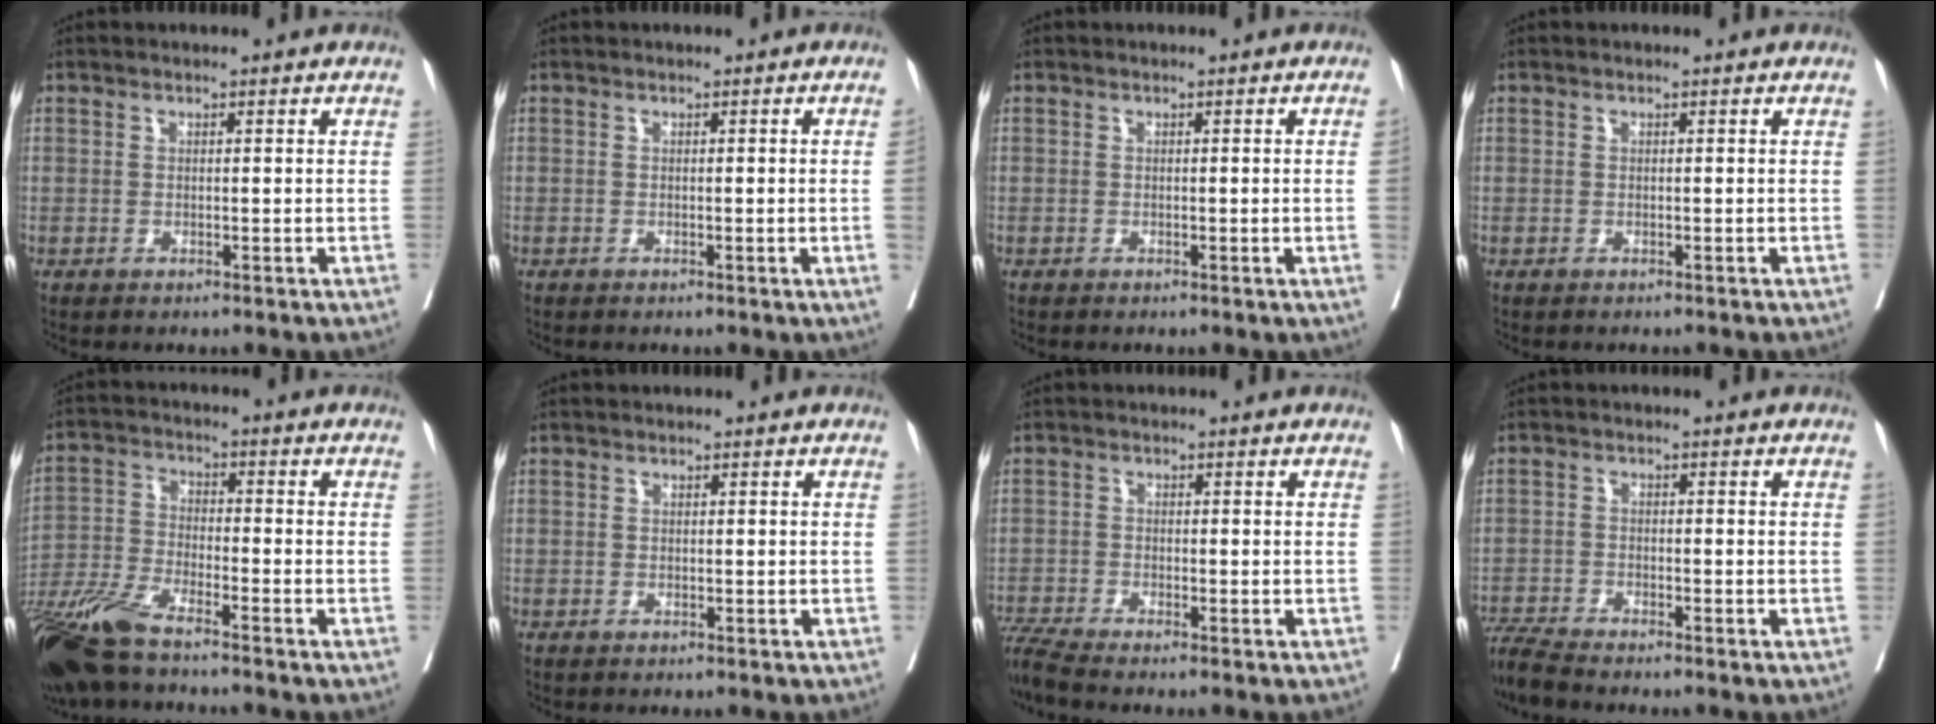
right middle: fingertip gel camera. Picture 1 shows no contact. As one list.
[{"total": 1.9, "force": [-0.1, -0.8, 1.7], "torque": [-0.025, -0.003, 0.002]}, {"total": 1.5, "force": [-0.1, -0.6, 1.4], "torque": [-0.020, -0.002, 0.001]}, {"total": 0.7, "force": [-0.7, 0.2, 0.1], "torque": [-0.004, -0.001, -0.014]}, {"total": 11.6, "force": [-9.1, 1.7, 7.0], "torque": [-0.142, -0.031, -0.176]}, {"total": 0.0}, {"total": 3.6, "force": [-3.3, -1.0, 1.0], "torque": [-0.026, -0.017, -0.070]}, {"total": 4.2, "force": [-4.0, -0.5, 1.0], "torque": [-0.018, -0.020, -0.077]}]